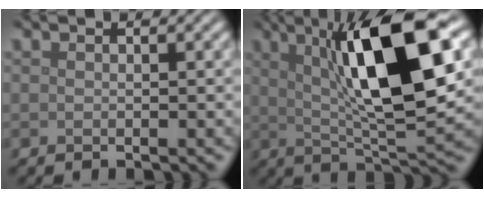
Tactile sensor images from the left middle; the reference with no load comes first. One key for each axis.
{"total": 12.4, "fx": 3.2, "fy": 3.2, "fz": 11.6, "tx": -0.184, "ty": 0.013, "tz": 0.053}